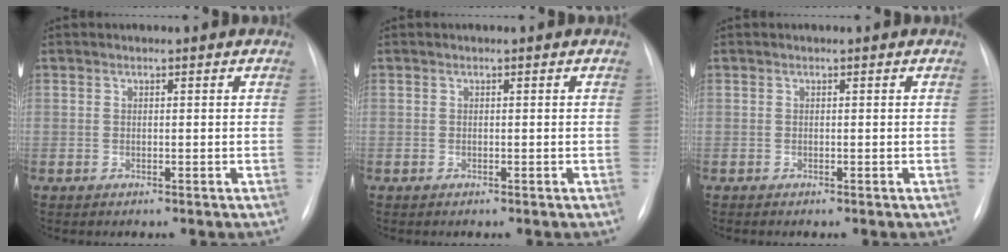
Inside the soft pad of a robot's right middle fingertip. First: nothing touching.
{"total": 0.0}
{"total": 0.0}